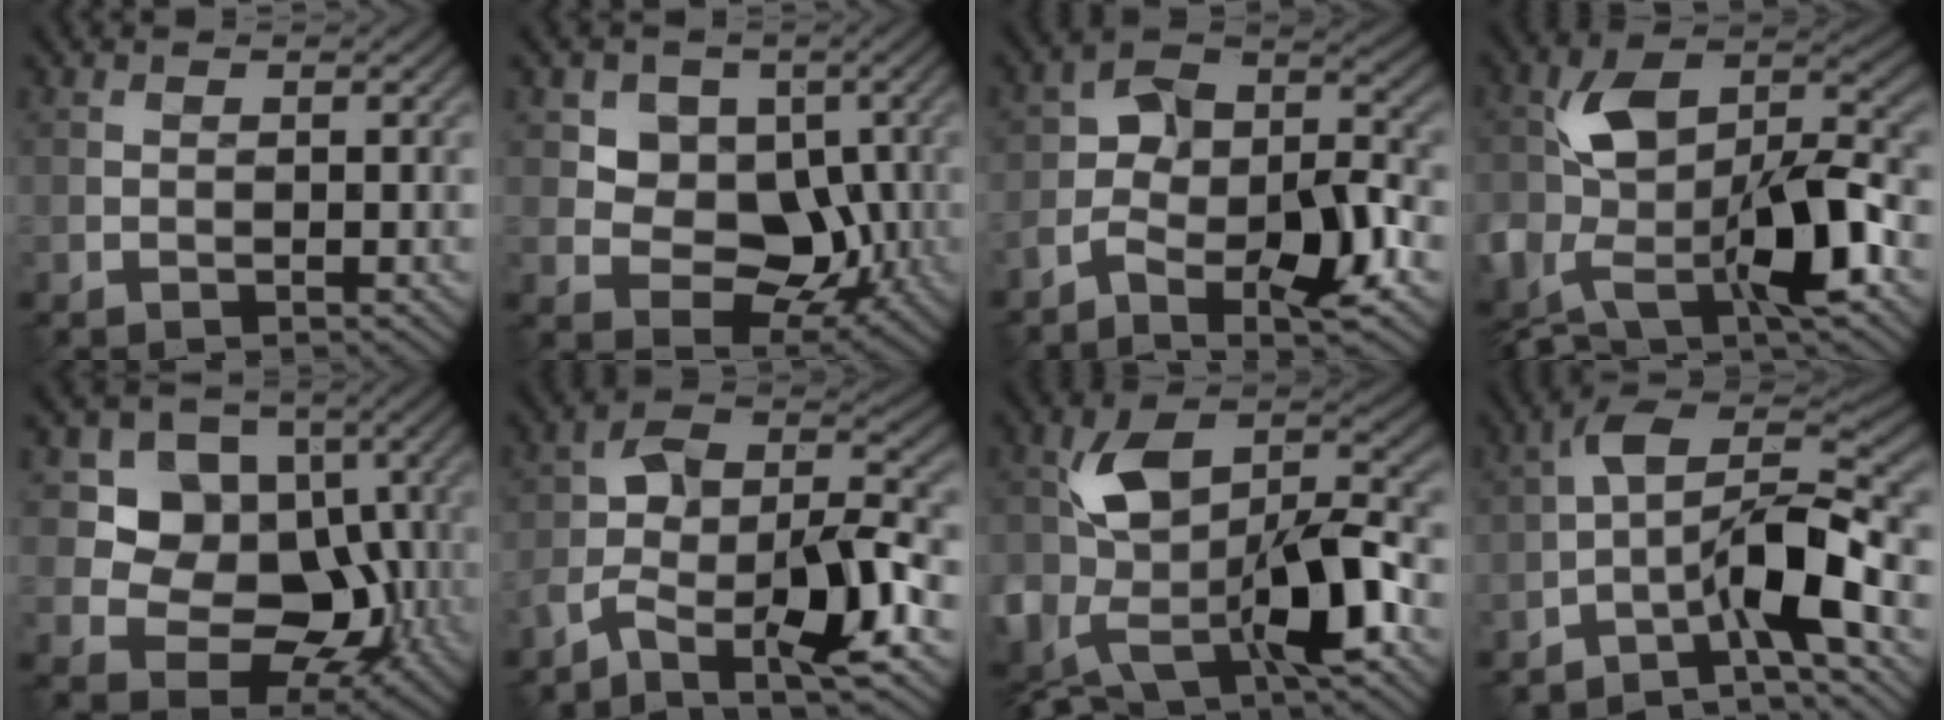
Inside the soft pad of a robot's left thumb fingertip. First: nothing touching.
{"total": 7.5, "force": [0.8, 6.2, 4.1], "torque": [-0.075, -0.015, -0.001]}
{"total": 10.6, "force": [-4.5, 5.1, 8.1], "torque": [-0.145, -0.004, -0.090]}
{"total": 14.4, "force": [-3.9, 8.1, 11.2], "torque": [-0.222, -0.013, -0.066]}
{"total": 10.1, "force": [0.5, 8.5, 5.4], "torque": [-0.101, -0.022, -0.010]}
{"total": 10.9, "force": [-5.6, 3.7, 8.6], "torque": [-0.153, -0.001, -0.113]}
{"total": 15.6, "force": [-3.2, 9.6, 11.9], "torque": [-0.236, -0.022, -0.052]}
{"total": 9.8, "force": [-4.4, 2.8, 8.3], "torque": [-0.133, 0.019, -0.090]}